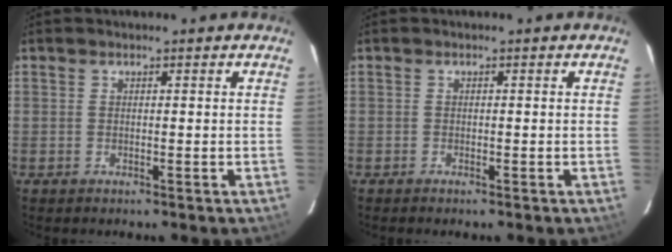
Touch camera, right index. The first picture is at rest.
{"total": 0.6, "force": [-0.5, 0.2, 0.3], "torque": [-0.007, -0.001, -0.011]}